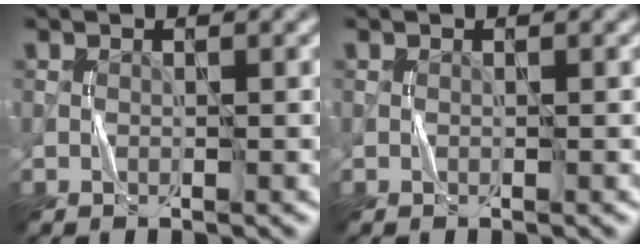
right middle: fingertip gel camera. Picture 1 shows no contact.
{"total": 0.0}